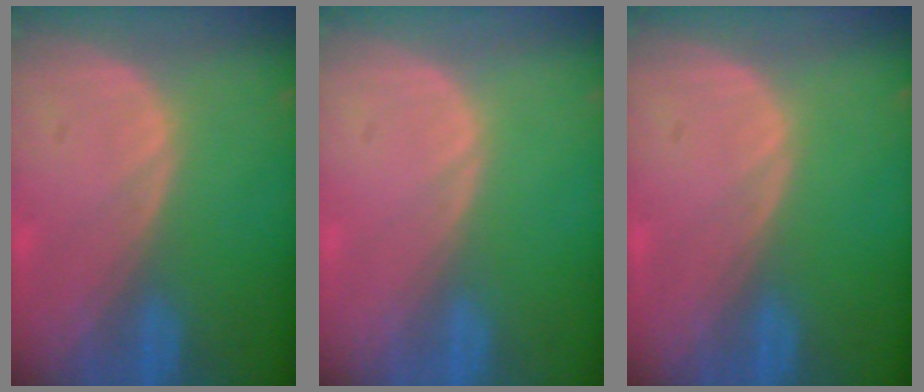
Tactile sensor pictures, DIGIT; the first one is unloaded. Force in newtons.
{"total": 0.0}
{"total": 0.0}